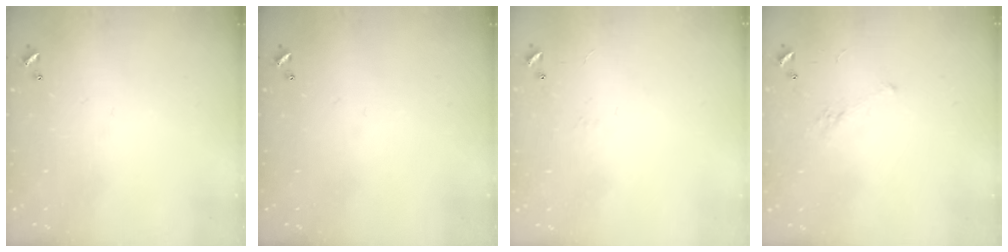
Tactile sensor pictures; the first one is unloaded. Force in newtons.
{"total": 0.0}
{"total": 6.6, "press": 6.6, "slide": 0.7}
{"total": 2.8, "press": 2.6, "slide": 1.1}